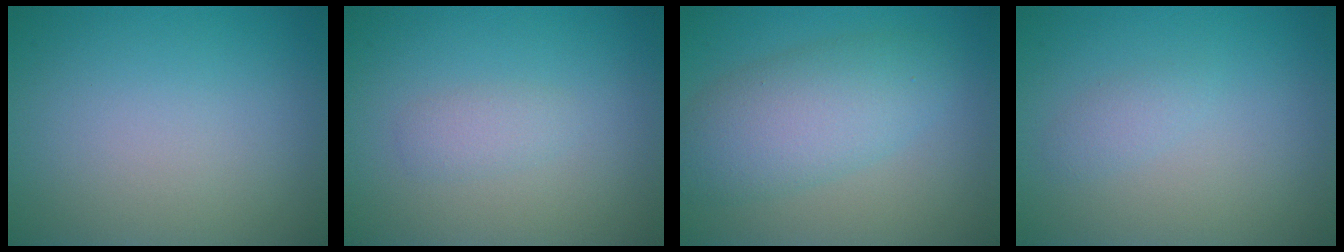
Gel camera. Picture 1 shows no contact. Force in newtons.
{"total": 1.2, "press": 1.2, "slide": 0.1}
{"total": 5.6, "press": 5.6, "slide": 0.1}
{"total": 1.1, "press": 1.1, "slide": 0.0}